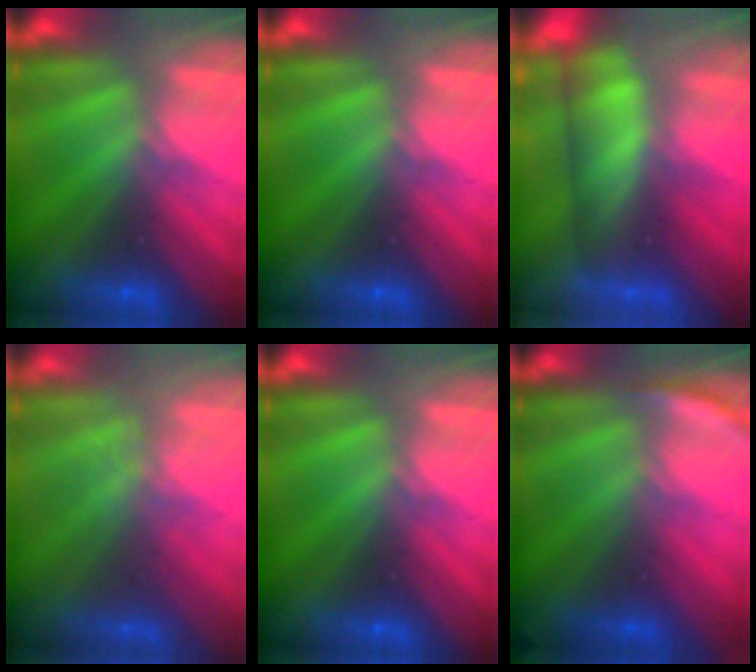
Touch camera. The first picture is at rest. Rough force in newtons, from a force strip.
{"total": 0.0}
{"total": 4.2}
{"total": 1.7}
{"total": 0.0}
{"total": 2.8}